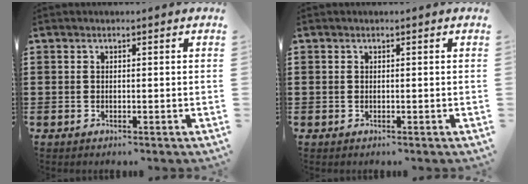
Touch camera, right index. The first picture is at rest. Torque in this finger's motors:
{"motor_torque": [-0.88, 1.25, -0.02, 0.00]}